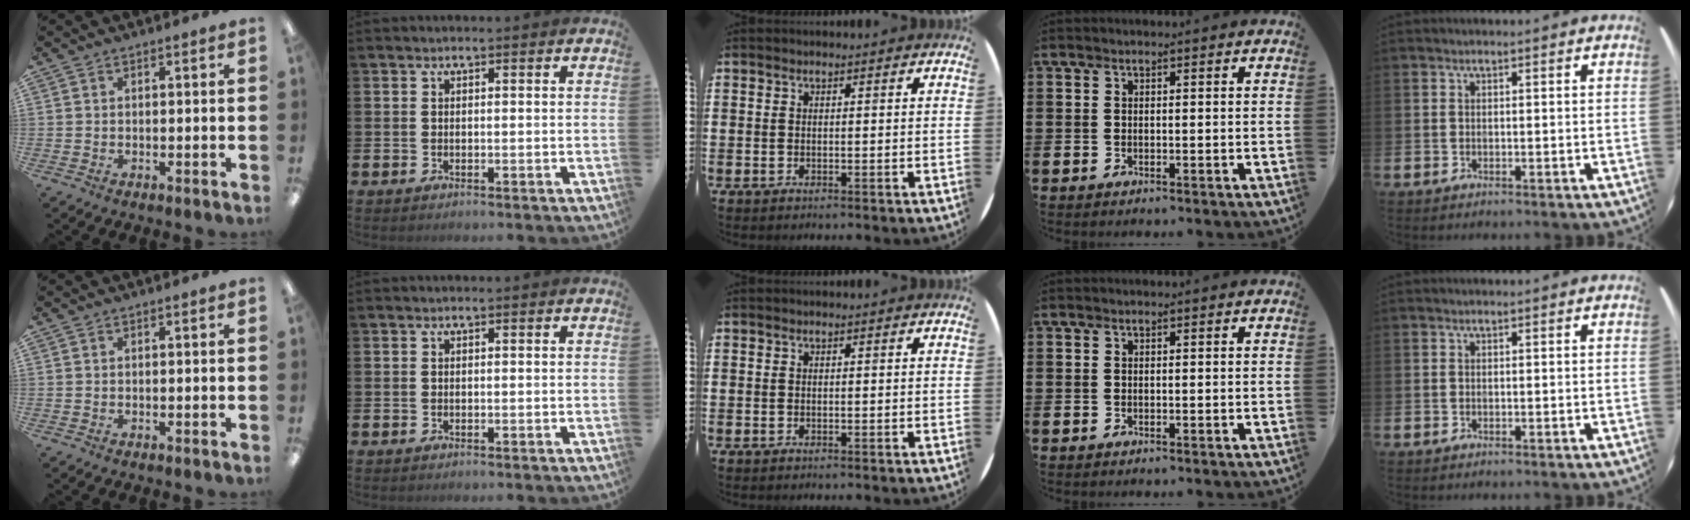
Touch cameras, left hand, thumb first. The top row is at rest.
{}